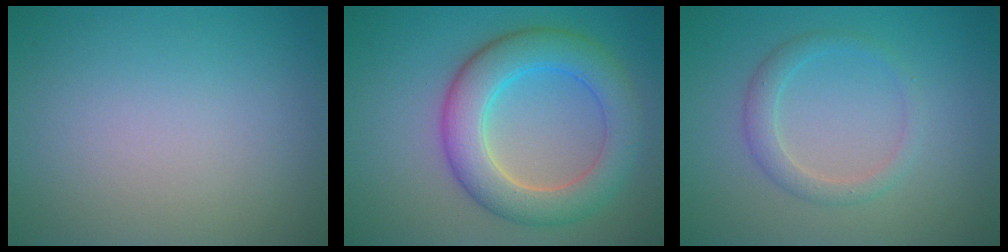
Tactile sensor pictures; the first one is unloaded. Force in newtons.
{"total": 6.8, "press": 6.8, "slide": 0.2}
{"total": 2.0, "press": 2.0, "slide": 0.1}